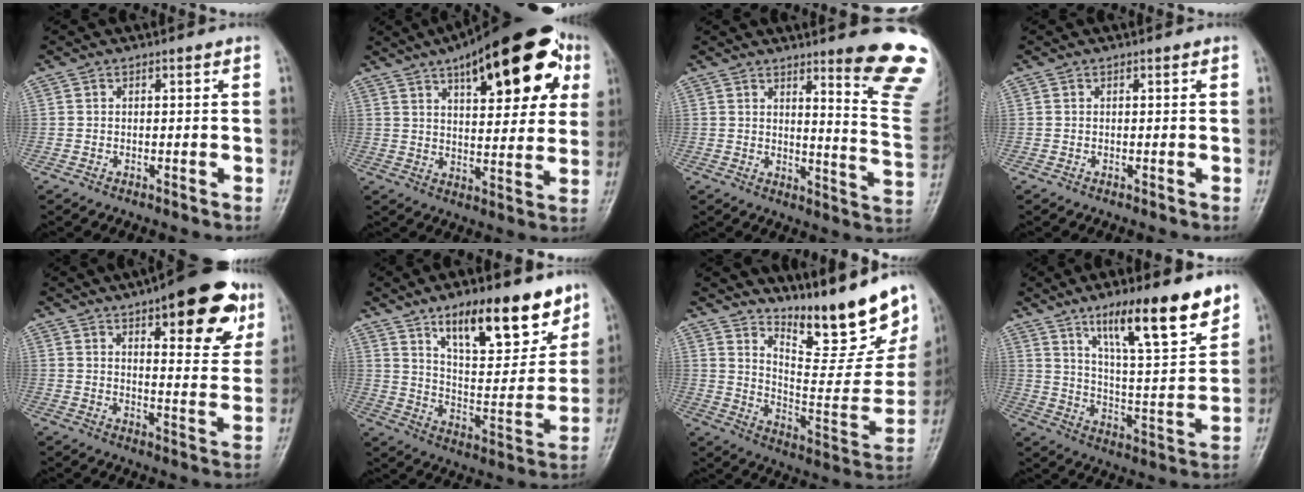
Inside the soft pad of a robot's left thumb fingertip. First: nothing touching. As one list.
[{"total": 24.8, "force": [11.5, 9.7, 19.7], "torque": [-0.248, 0.001, 0.162]}, {"total": 15.2, "force": [10.7, 1.3, 10.8], "torque": [-0.104, -0.095, 0.130]}, {"total": 0.0}, {"total": 18.4, "force": [10.2, 6.6, 13.9], "torque": [-0.142, -0.038, 0.137]}, {"total": 18.4, "force": [11.9, 6.7, 12.3], "torque": [-0.136, -0.072, 0.199]}, {"total": 22.1, "force": [17.3, 4.9, 12.9], "torque": [-0.157, -0.129, 0.256]}, {"total": 17.9, "force": [11.8, 3.6, 13.0], "torque": [-0.177, -0.065, 0.198]}]